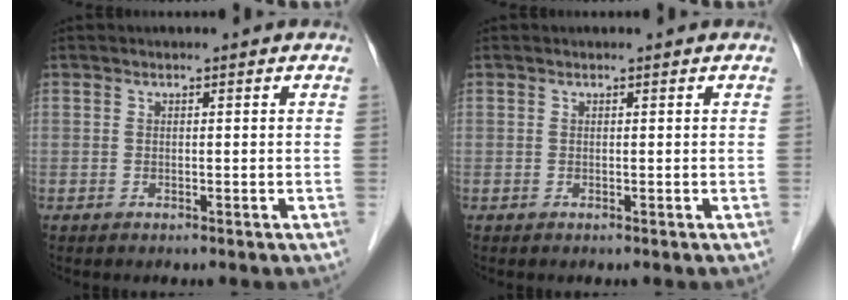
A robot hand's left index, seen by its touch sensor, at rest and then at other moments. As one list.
[{"total": 0.0}]